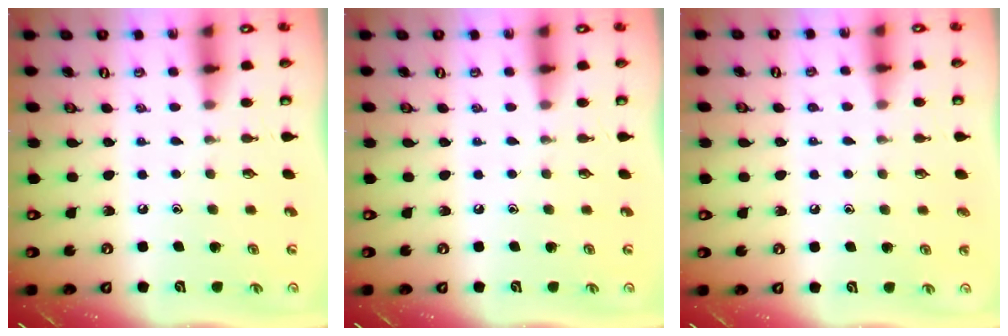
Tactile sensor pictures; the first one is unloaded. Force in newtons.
{"total": 0.0}
{"total": 2.9, "press": 2.8, "slide": 0.3}